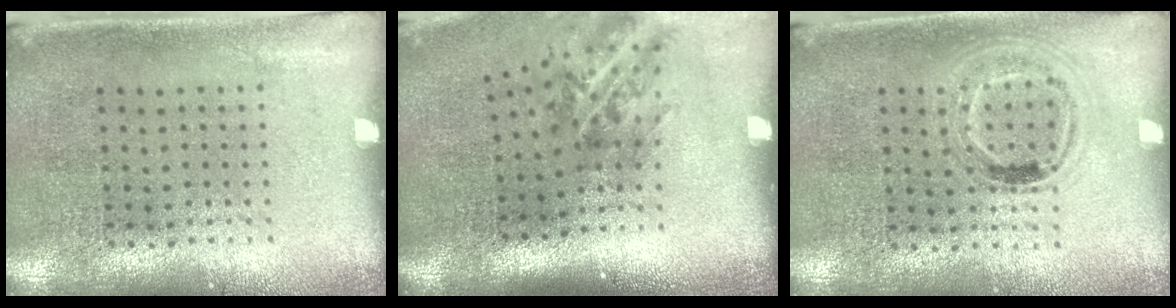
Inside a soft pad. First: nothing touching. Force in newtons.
{"total": 1.4, "press": 1.1, "slide": 0.9}
{"total": 1.0, "press": 0.9, "slide": 0.4}